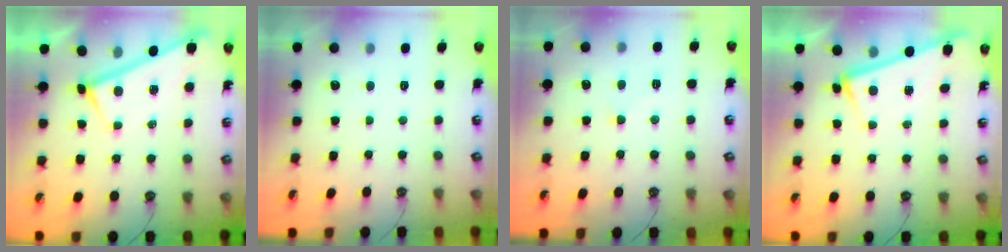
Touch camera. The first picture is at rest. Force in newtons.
{"total": 0.0}
{"total": 2.4, "press": 2.4, "slide": 0.4}
{"total": 1.6, "press": 1.5, "slide": 0.5}